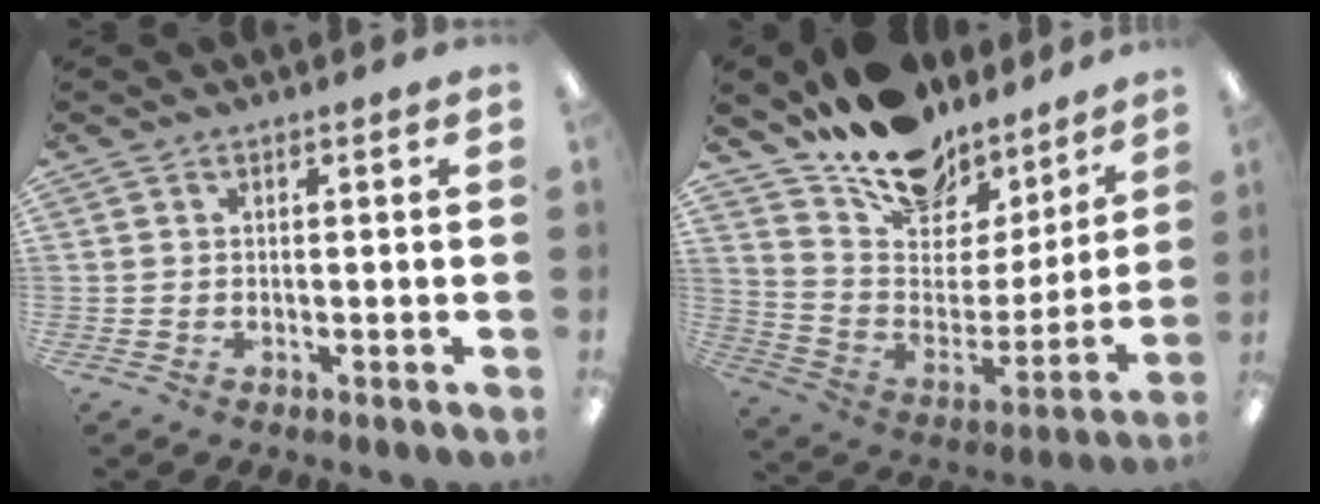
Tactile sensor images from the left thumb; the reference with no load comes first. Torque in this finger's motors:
{"motor_torque": [0.82, 0.28, 1.44, -1.33, 0.39]}